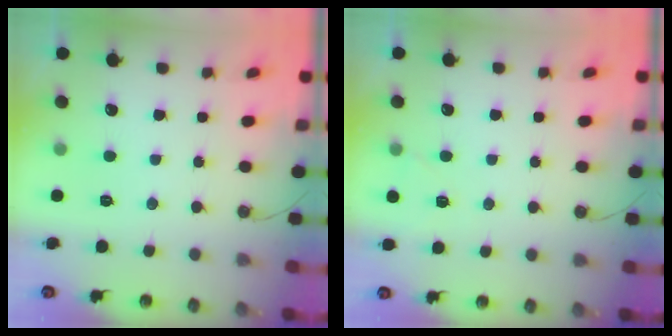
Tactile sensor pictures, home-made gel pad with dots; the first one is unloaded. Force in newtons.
{"total": 4.0, "press": 3.9, "slide": 0.7}